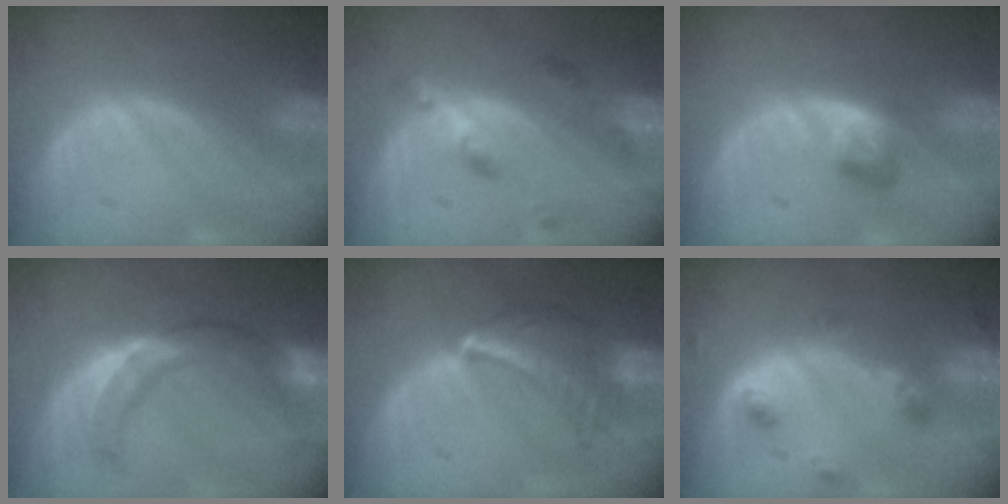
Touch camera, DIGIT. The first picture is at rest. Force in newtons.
{"total": 4.7, "press": 4.2, "slide": 2.0}
{"total": 2.8, "press": 2.5, "slide": 1.2}
{"total": 8.2, "press": 8.2, "slide": 0.6}
{"total": 7.0, "press": 6.2, "slide": 3.2}
{"total": 4.5, "press": 4.0, "slide": 2.0}